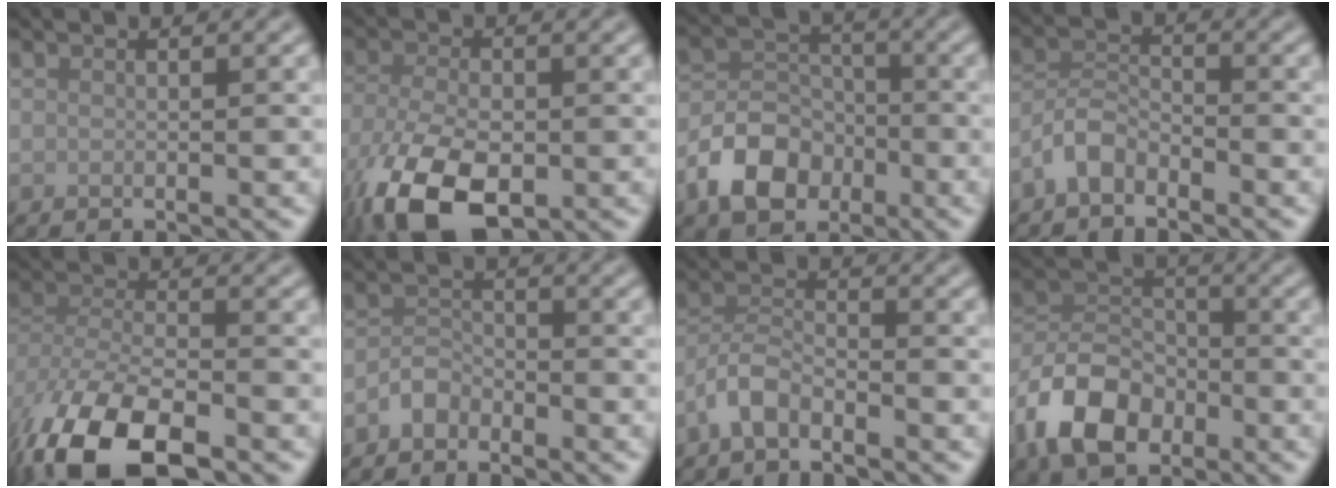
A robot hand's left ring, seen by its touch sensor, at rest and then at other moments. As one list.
[{"total": 10.7, "force": [-4.9, 5.7, 7.7], "torque": [-0.178, -0.037, -0.090]}, {"total": 5.9, "force": [-2.8, 4.2, 3.0], "torque": [-0.052, -0.001, -0.060]}, {"total": 2.8, "force": [-2.1, 1.4, 1.3], "torque": [-0.025, 0.010, -0.052]}, {"total": 11.8, "force": [-7.0, 5.4, 7.8], "torque": [-0.169, -0.026, -0.131]}, {"total": 1.9, "force": [-1.4, 1.1, 0.5], "torque": [-0.007, 0.010, -0.032]}, {"total": 2.9, "force": [-2.1, 1.2, 1.7], "torque": [-0.034, 0.010, -0.051]}, {"total": 7.4, "force": [-3.8, 4.8, 4.1], "torque": [-0.081, 0.003, -0.085]}]